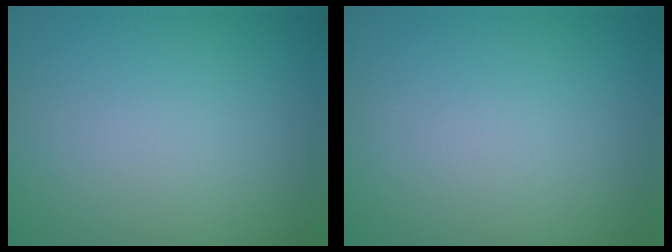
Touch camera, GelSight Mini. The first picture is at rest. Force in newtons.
{"total": 0.0}